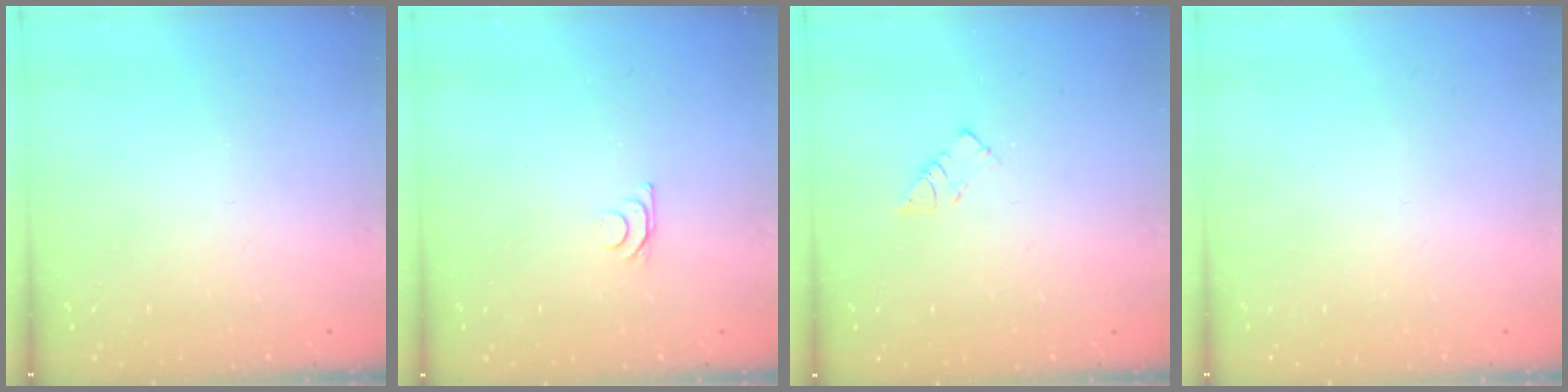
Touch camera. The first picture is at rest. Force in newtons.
{"total": 5.1, "press": 5.0, "slide": 0.7}
{"total": 3.9, "press": 3.9, "slide": 0.0}
{"total": 1.7, "press": 1.7, "slide": 0.1}